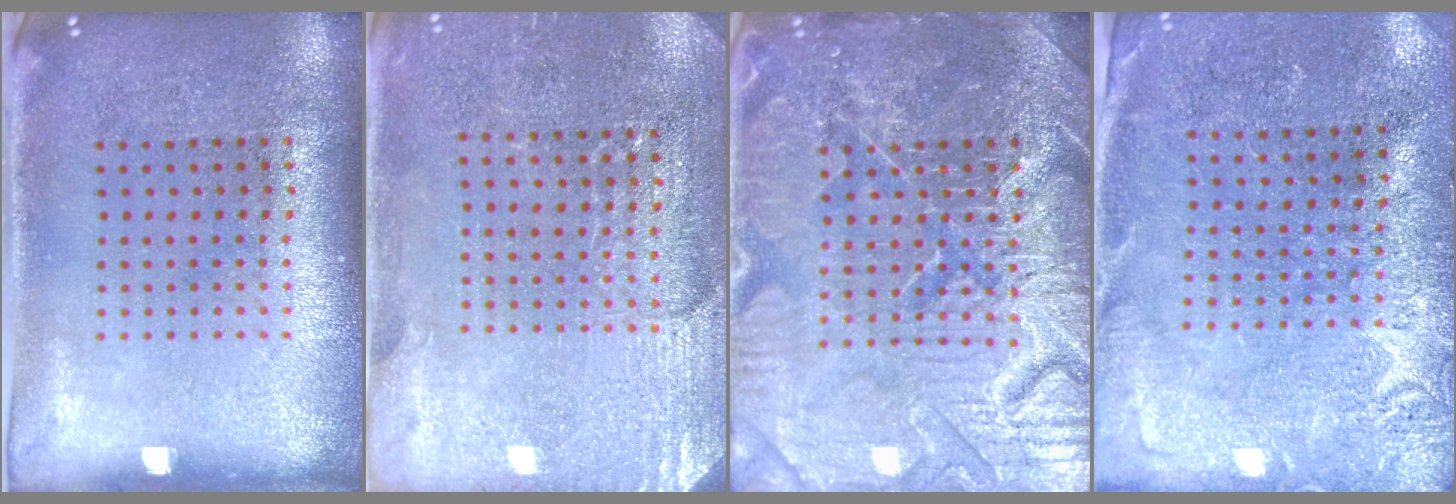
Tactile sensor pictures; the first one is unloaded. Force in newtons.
{"total": 2.9, "press": 2.9, "slide": 0.5}
{"total": 7.9, "press": 7.8, "slide": 1.0}
{"total": 2.7, "press": 2.6, "slide": 0.5}